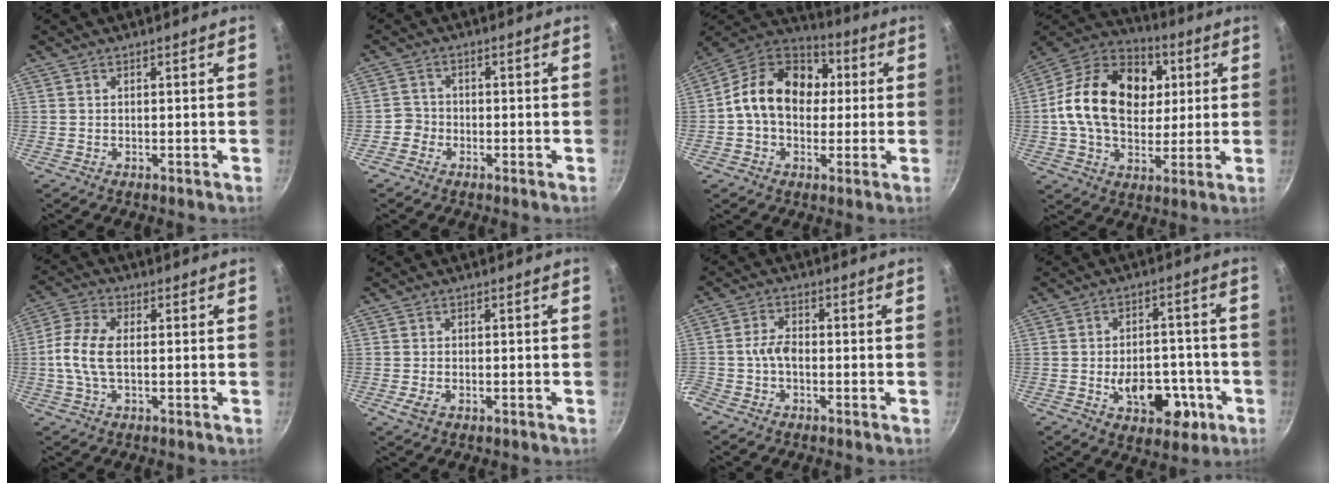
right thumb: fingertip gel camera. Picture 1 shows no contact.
{"total": 2.5, "force": [-1.4, 2.1, 0.2], "torque": [0.011, 0.018, -0.028]}
{"total": 17.1, "force": [1.4, 13.0, 11.1], "torque": [-0.148, 0.033, 0.002]}
{"total": 22.6, "force": [3.5, 16.4, 15.2], "torque": [-0.230, 0.018, 0.047]}
{"total": 8.1, "force": [-0.1, 4.4, 6.8], "torque": [-0.148, 0.017, -0.013]}
{"total": 3.0, "force": [-1.0, 1.8, 2.2], "torque": [-0.042, -0.003, -0.017]}
{"total": 3.9, "force": [-1.5, 2.4, 2.7], "torque": [-0.056, 0.019, -0.037]}
{"total": 12.6, "force": [-3.9, 8.1, 8.9], "torque": [-0.089, 0.021, -0.046]}